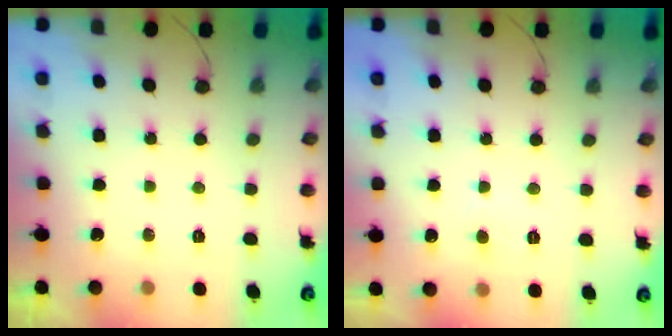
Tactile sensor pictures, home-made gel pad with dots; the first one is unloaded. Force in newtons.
{"total": 5.1, "press": 5.0, "slide": 0.5}